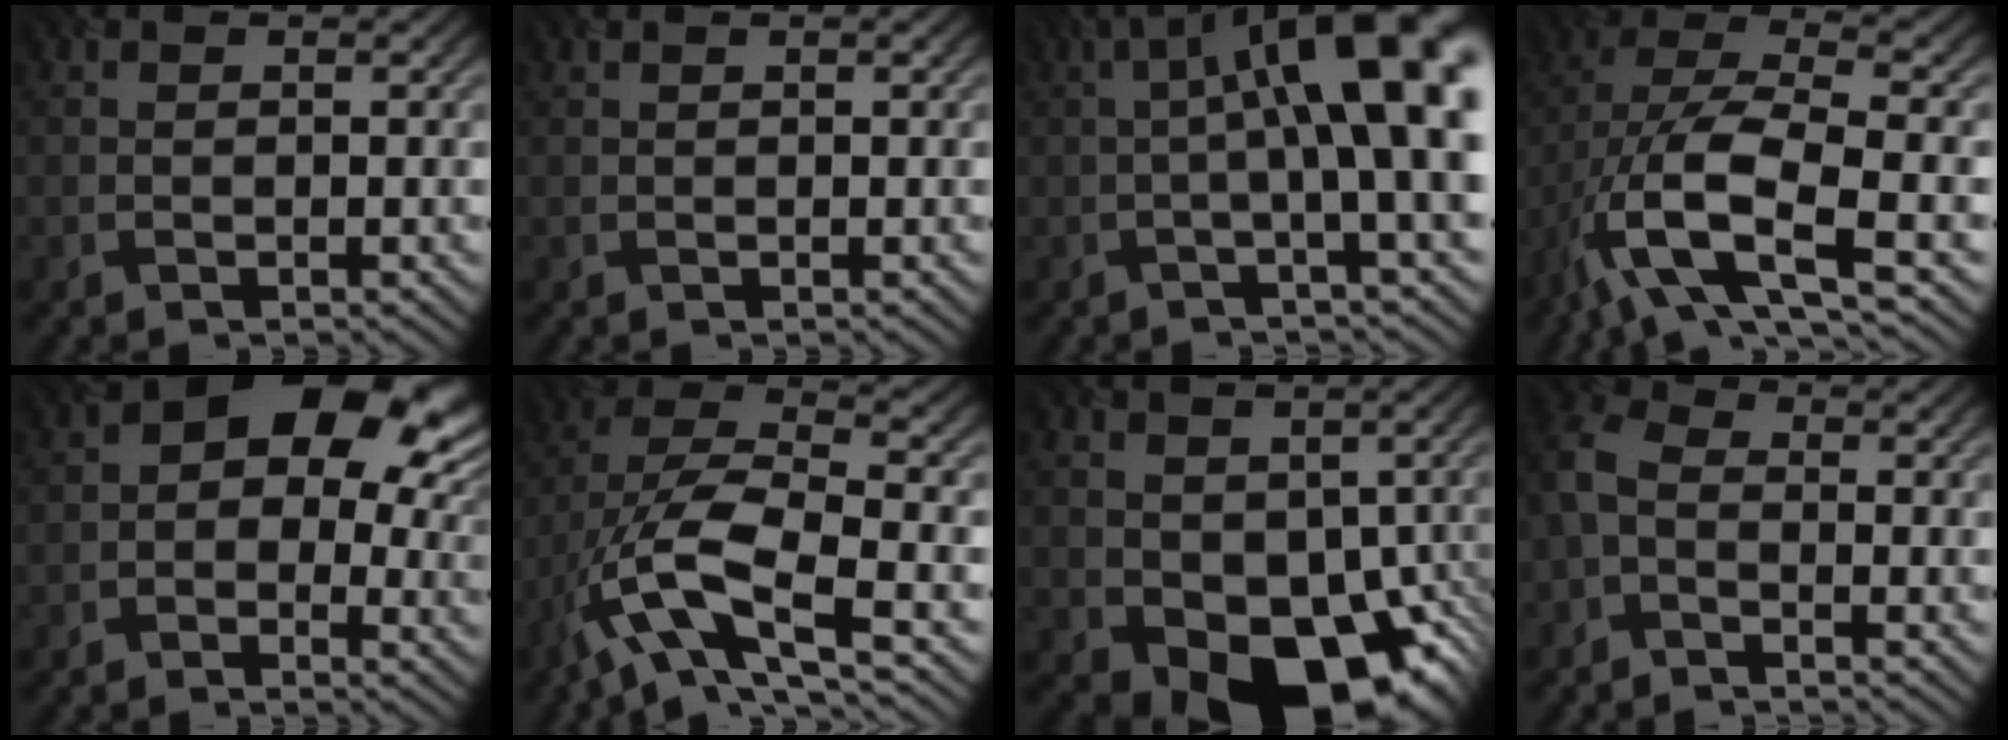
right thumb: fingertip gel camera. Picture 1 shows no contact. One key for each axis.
{"total": 0.9, "fx": 0.7, "fy": 0.1, "fz": 0.7, "tx": -0.014, "ty": 0.003, "tz": 0.011}
{"total": 15.4, "fx": 2.4, "fy": 4.0, "fz": 14.7, "tx": -0.216, "ty": 0.020, "tz": 0.044}
{"total": 12.8, "fx": -5.4, "fy": 4.8, "fz": 10.6, "tx": -0.231, "ty": -0.018, "tz": -0.102}
{"total": 12.0, "fx": 2.7, "fy": 7.6, "fz": 8.9, "tx": -0.106, "ty": 0.006, "tz": 0.030}
{"total": 12.8, "fx": -5.7, "fy": 4.4, "fz": 10.5, "tx": -0.220, "ty": -0.008, "tz": -0.113}
{"total": 13.5, "fx": -3.4, "fy": 9.5, "fz": 9.0, "tx": -0.117, "ty": -0.041, "tz": -0.041}
{"total": 4.1, "fx": -1.7, "fy": 2.4, "fz": 2.9, "tx": -0.077, "ty": -0.001, "tz": -0.050}